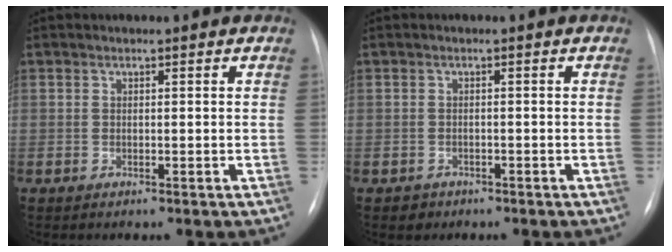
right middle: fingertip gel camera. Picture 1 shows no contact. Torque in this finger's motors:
{"motor_torque": [0.46, -0.20, -0.04, 0.00]}